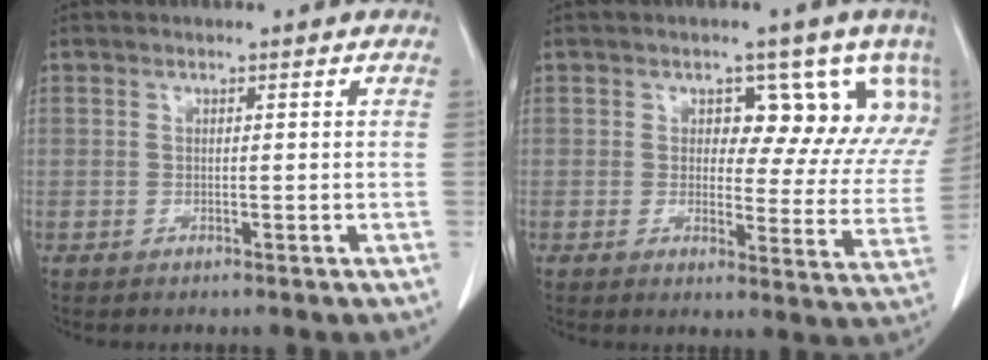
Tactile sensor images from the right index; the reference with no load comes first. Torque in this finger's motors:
{"motor_torque": [0.23, 0.21, 0.03, 0.00]}